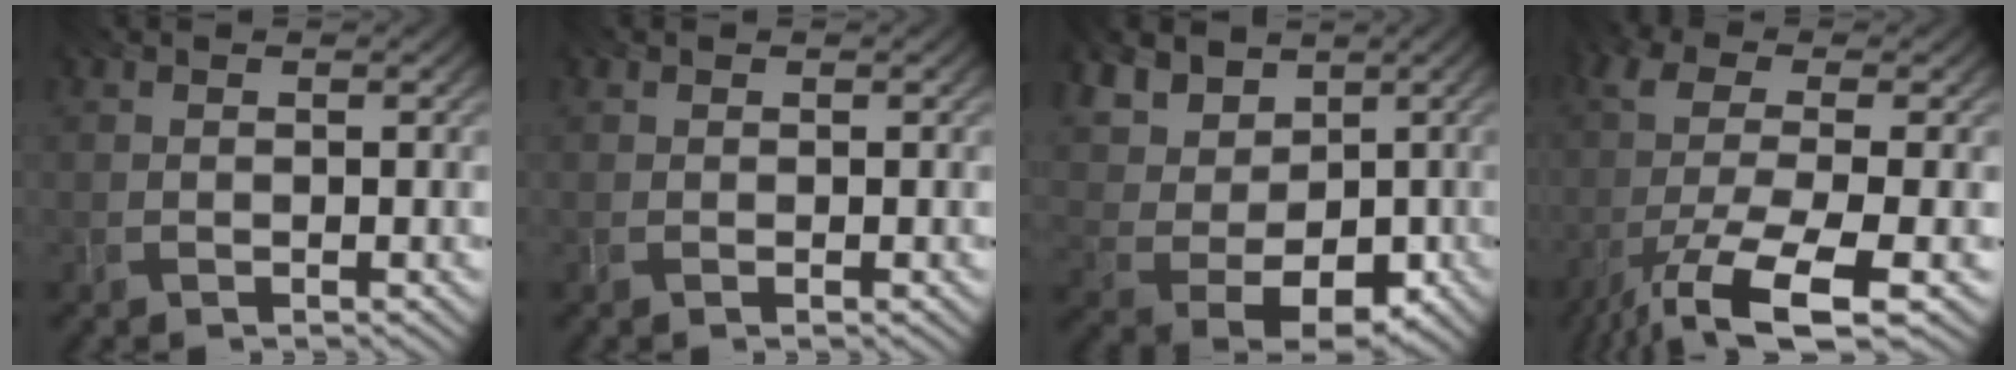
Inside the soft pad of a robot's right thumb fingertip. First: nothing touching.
{"total": 0.0}
{"total": 9.8, "force": [3.0, 7.4, 5.6], "torque": [-0.142, 0.014, 0.055]}
{"total": 11.2, "force": [-6.3, 2.4, 9.0], "torque": [-0.174, -0.013, -0.125]}